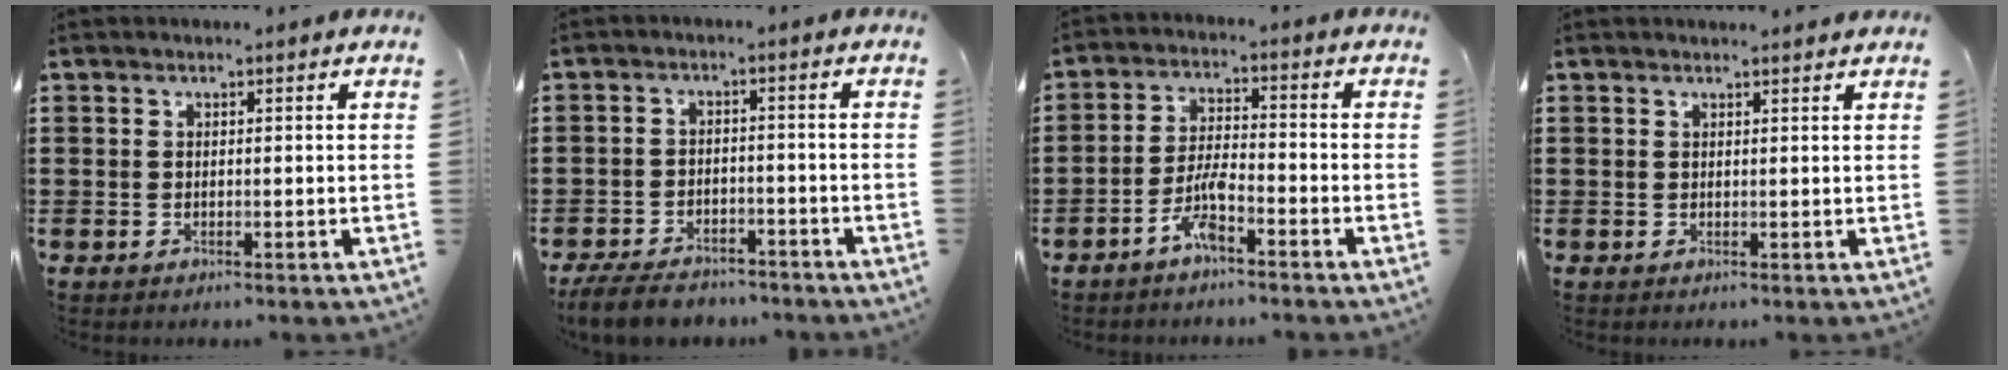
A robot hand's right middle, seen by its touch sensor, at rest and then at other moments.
{"total": 5.1, "force": [-4.8, 1.2, 1.1], "torque": [-0.031, 0.005, -0.099]}
{"total": 5.3, "force": [-3.5, 1.0, 3.9], "torque": [-0.087, 0.004, -0.069]}
{"total": 0.6, "force": [0.6, 0.0, 0.2], "torque": [0.003, -0.003, 0.009]}